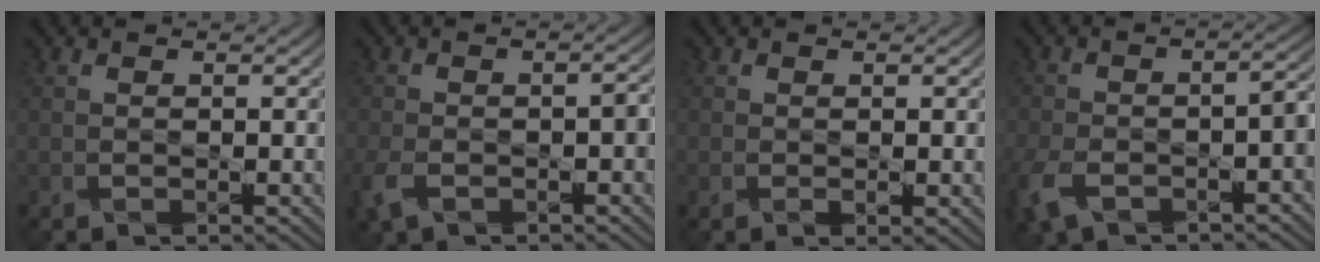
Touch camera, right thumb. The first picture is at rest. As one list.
[{"total": 4.9, "force": [-2.4, 2.6, 3.4], "torque": [-0.066, -0.003, -0.045]}, {"total": 1.8, "force": [-0.2, 0.8, 1.6], "torque": [-0.030, -0.003, -0.003]}, {"total": 8.0, "force": [-4.6, 3.7, 5.4], "torque": [-0.112, -0.014, -0.081]}]